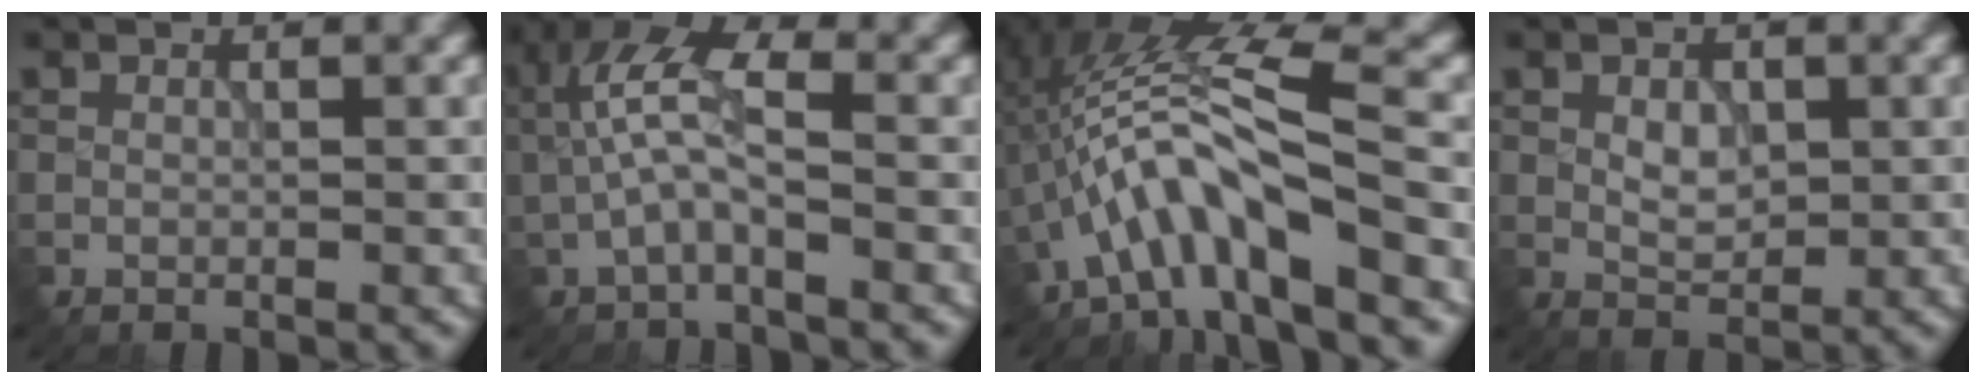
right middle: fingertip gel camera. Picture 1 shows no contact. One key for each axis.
{"total": 5.2, "fx": -0.4, "fy": 2.1, "fz": 4.7, "tx": -0.105, "ty": 0.022, "tz": -0.016}
{"total": 7.5, "fx": -2.9, "fy": 1.7, "fz": 6.7, "tx": -0.117, "ty": 0.023, "tz": -0.056}
{"total": 2.3, "fx": 0.3, "fy": 1.6, "fz": 1.7, "tx": -0.028, "ty": 0.000, "tz": 0.006}